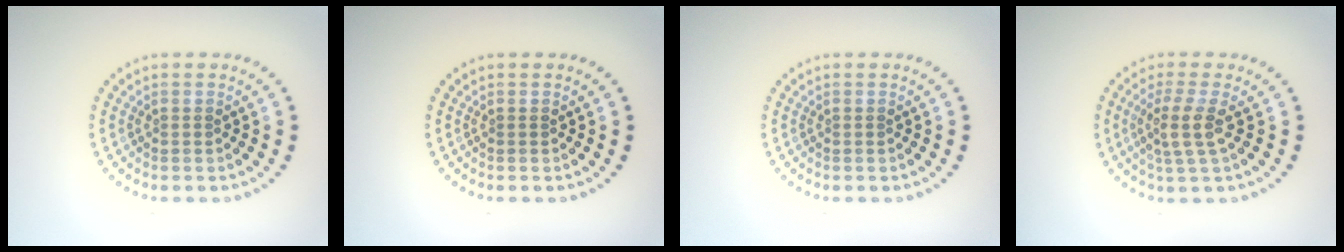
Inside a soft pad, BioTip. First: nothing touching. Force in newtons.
{"total": 0.0}
{"total": 0.0}
{"total": 2.9, "press": 2.3, "slide": 1.7}